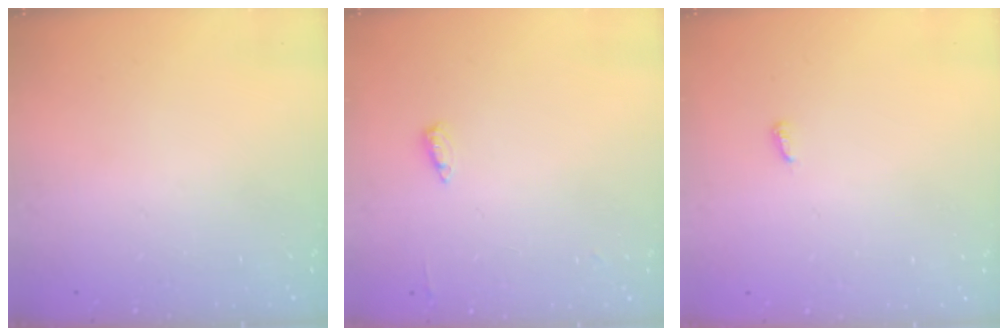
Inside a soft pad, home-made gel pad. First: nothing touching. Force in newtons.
{"total": 4.5, "press": 4.4, "slide": 1.0}
{"total": 2.9, "press": 2.9, "slide": 0.3}